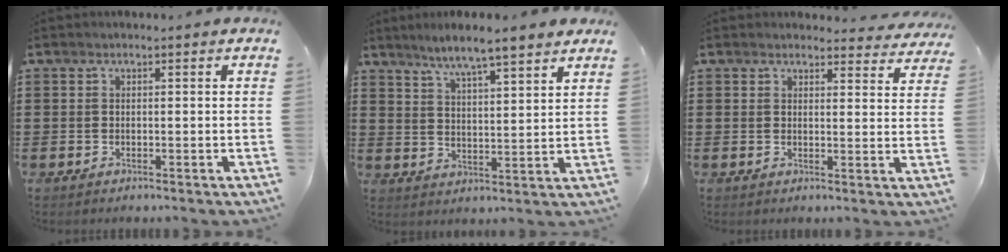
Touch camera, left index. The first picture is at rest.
{"total": 5.6, "force": [5.1, -0.4, 2.1], "torque": [-0.062, -0.025, 0.087]}
{"total": 3.0, "force": [2.9, 0.6, 0.5], "torque": [-0.004, -0.018, 0.050]}